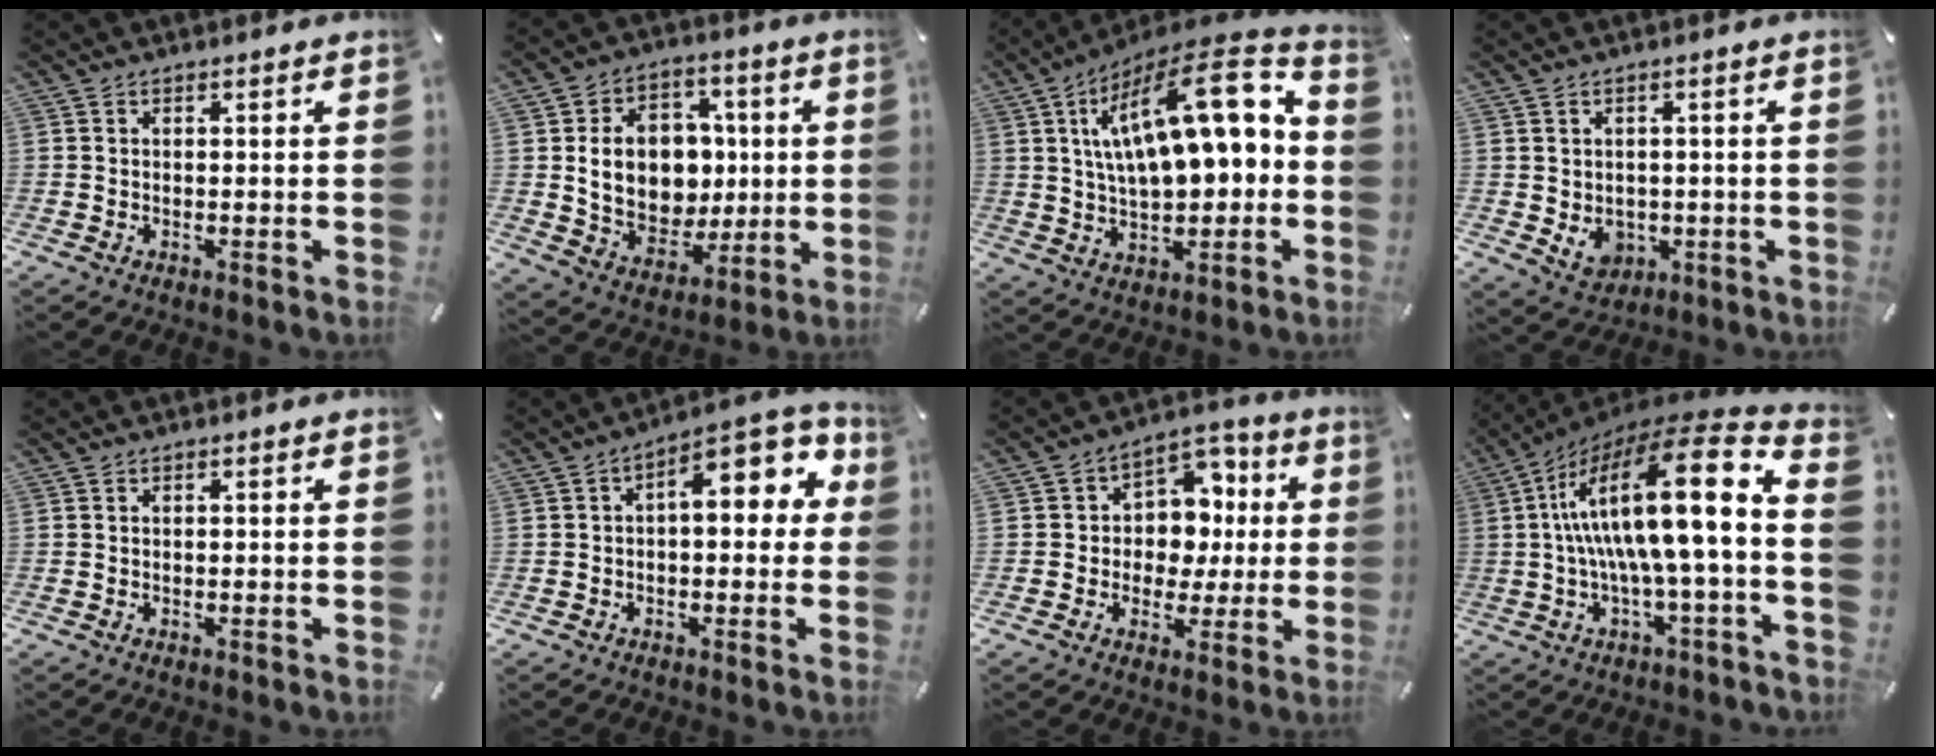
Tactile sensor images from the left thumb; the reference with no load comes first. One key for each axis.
{"total": 15.2, "fx": 1.8, "fy": 12.9, "fz": 7.9, "tx": -0.131, "ty": -0.003, "tz": 0.045}
{"total": 20.2, "fx": 5.8, "fy": 9.5, "fz": 16.9, "tx": -0.264, "ty": -0.024, "tz": 0.092}
{"total": 4.8, "fx": -0.3, "fy": 4.4, "fz": 1.8, "tx": -0.027, "ty": 0.000, "tz": -0.003}
{"total": 0.0}
{"total": 11.2, "fx": 3.1, "fy": 5.4, "fz": 9.4, "tx": -0.130, "ty": -0.018, "tz": 0.048}
{"total": 9.8, "fx": 0.5, "fy": 9.2, "fz": 3.3, "tx": -0.042, "ty": 0.000, "tz": 0.014}
{"total": 21.6, "fx": 3.0, "fy": 4.7, "fz": 20.8, "tx": -0.361, "ty": -0.038, "tz": 0.038}